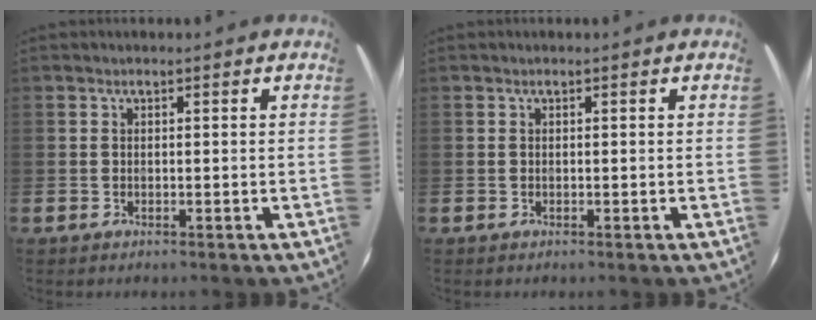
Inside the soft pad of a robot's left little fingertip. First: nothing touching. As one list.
[{"total": 0.0}]